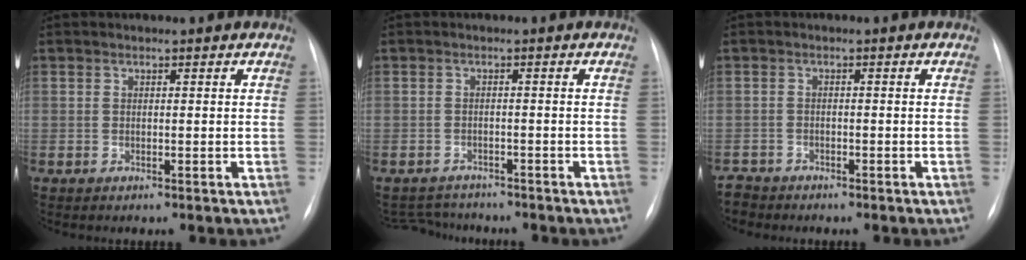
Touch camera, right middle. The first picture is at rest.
{"total": 3.9, "force": [-3.7, 1.0, -0.4], "torque": [-0.001, -0.005, -0.057]}
{"total": 2.2, "force": [-2.0, 0.6, -0.6], "torque": [0.010, -0.004, -0.038]}